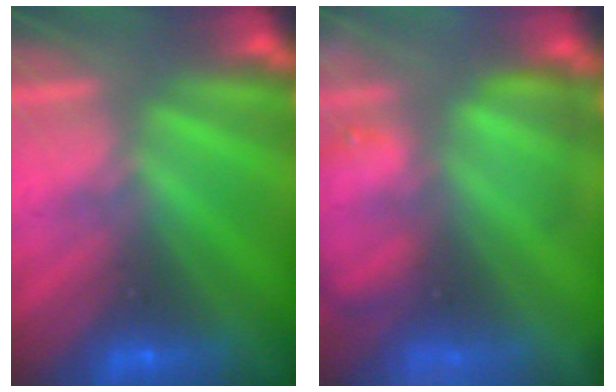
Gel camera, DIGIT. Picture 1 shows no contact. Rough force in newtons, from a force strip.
{"total": 7.6}